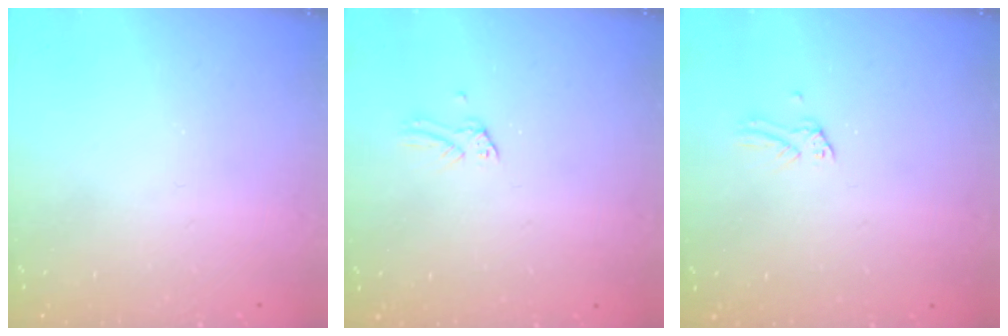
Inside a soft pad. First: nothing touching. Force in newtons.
{"total": 0.0}
{"total": 0.0}